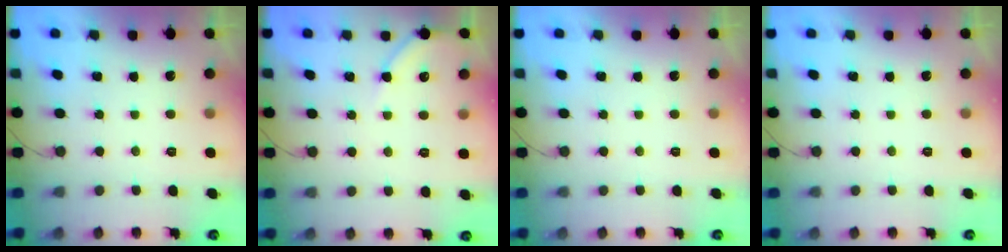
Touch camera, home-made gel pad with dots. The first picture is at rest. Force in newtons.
{"total": 5.2, "press": 5.1, "slide": 0.8}
{"total": 0.0}
{"total": 0.0}